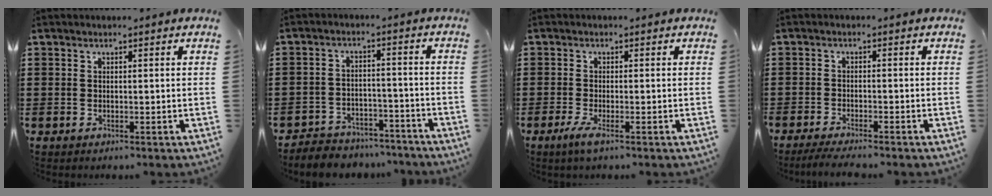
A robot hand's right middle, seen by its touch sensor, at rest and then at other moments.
{"total": 4.5, "force": [-4.4, 0.9, 0.0], "torque": [-0.004, 0.008, -0.094]}
{"total": 2.3, "force": [-0.9, 0.2, 2.1], "torque": [-0.051, -0.011, -0.021]}
{"total": 2.4, "force": [-2.2, 0.0, 0.9], "torque": [-0.015, 0.002, -0.043]}